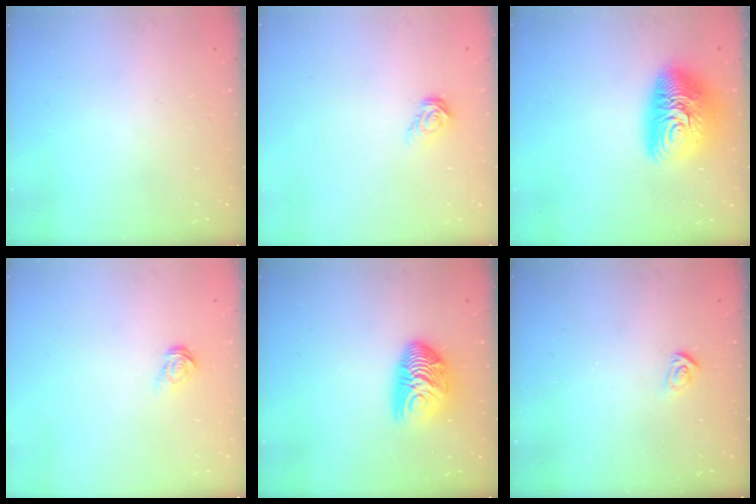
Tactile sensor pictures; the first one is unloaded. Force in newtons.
{"total": 4.9, "press": 4.9, "slide": 0.4}
{"total": 13.7, "press": 13.6, "slide": 1.1}
{"total": 3.5, "press": 3.5, "slide": 0.4}
{"total": 11.1, "press": 11.1, "slide": 0.6}
{"total": 3.0, "press": 2.9, "slide": 0.4}